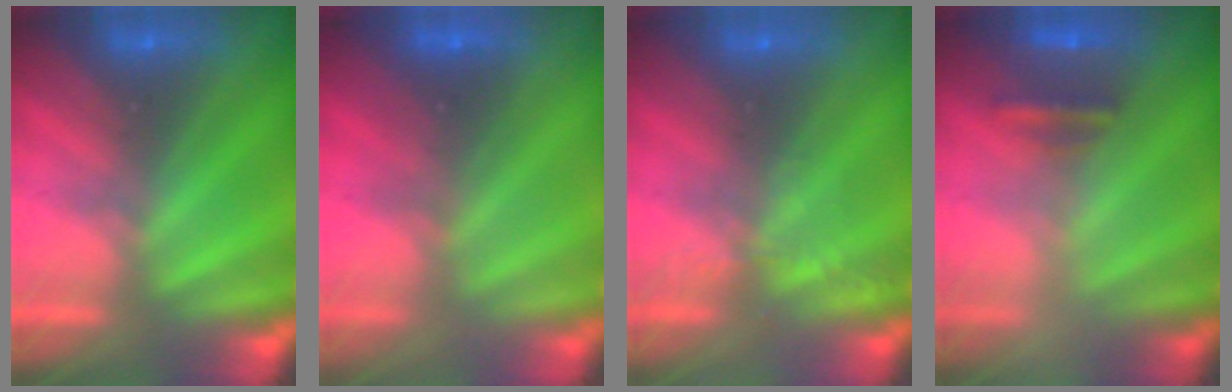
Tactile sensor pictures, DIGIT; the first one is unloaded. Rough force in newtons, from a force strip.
{"total": 1.7}
{"total": 2.2}
{"total": 2.5}